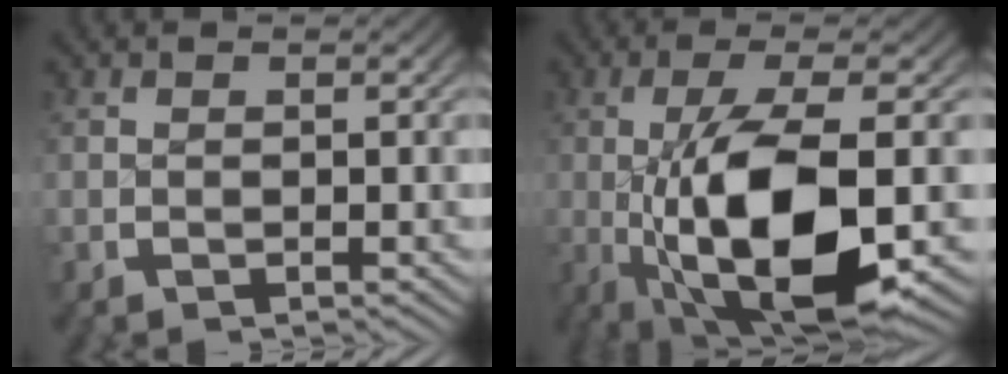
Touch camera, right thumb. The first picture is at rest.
{"total": 15.3, "force": [-2.5, 7.3, 13.3], "torque": [-0.256, -0.040, -0.012]}